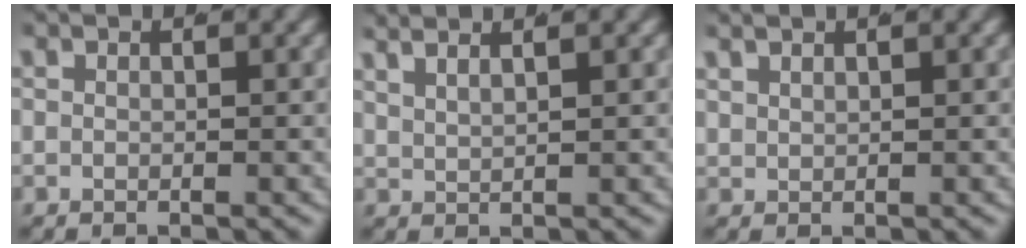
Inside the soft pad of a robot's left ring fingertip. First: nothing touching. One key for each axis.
{"total": 3.6, "fx": 2.9, "fy": 0.9, "fz": 1.8, "tx": -0.027, "ty": 0.013, "tz": 0.050}
{"total": 1.5, "fx": 1.4, "fy": 0.2, "fz": 0.3, "tx": -0.003, "ty": 0.006, "tz": 0.031}